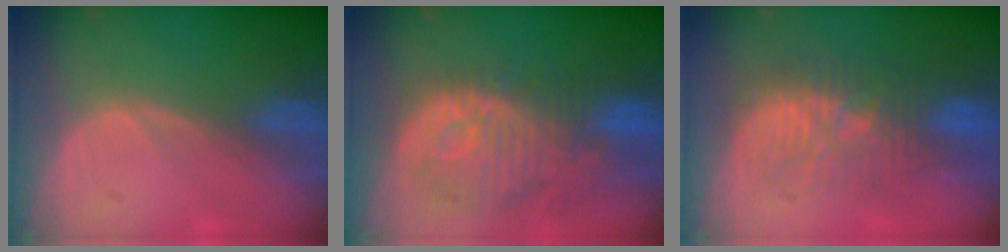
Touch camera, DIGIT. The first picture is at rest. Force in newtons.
{"total": 12.4, "press": 11.1, "slide": 5.6}
{"total": 9.3, "press": 9.1, "slide": 1.6}